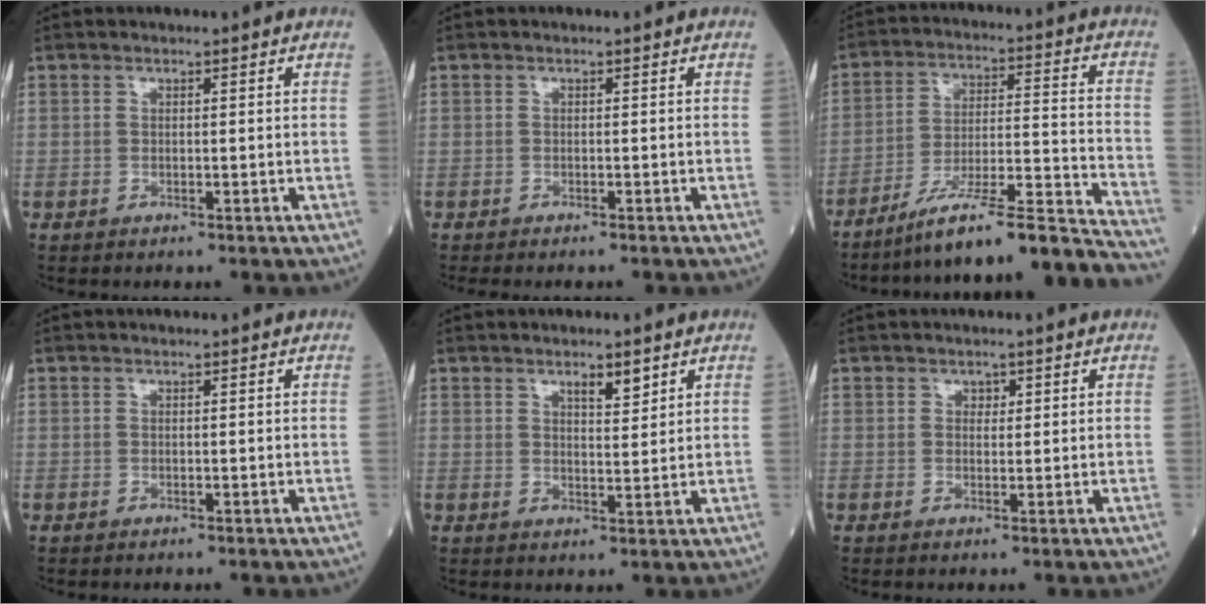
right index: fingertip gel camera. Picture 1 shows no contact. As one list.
[{"total": 2.6, "force": [-2.2, 0.0, 1.2], "torque": [-0.014, -0.003, -0.028]}, {"total": 19.3, "force": [-17.4, -1.2, 8.4], "torque": [-0.107, 0.014, -0.272]}, {"total": 0.0}, {"total": 3.2, "force": [2.2, 0.8, 2.2], "torque": [-0.035, -0.002, 0.035]}, {"total": 1.1, "force": [0.5, 0.8, 0.5], "torque": [0.000, -0.001, 0.005]}]